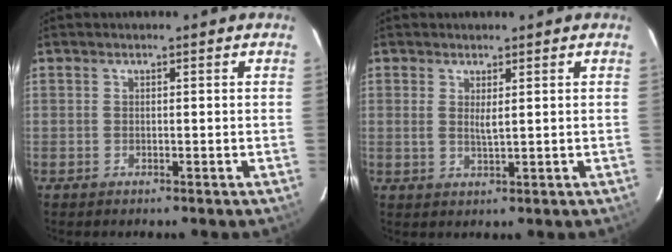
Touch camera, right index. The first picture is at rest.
{"total": 2.2, "force": [0.7, 0.5, 2.0], "torque": [-0.037, -0.004, 0.012]}